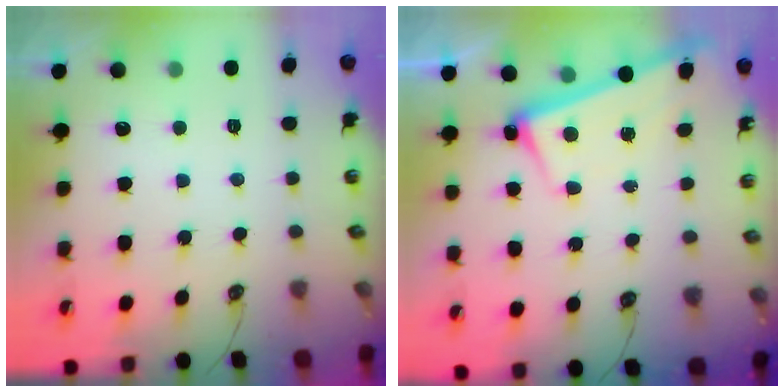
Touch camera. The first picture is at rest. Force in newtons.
{"total": 2.5, "press": 2.5, "slide": 0.6}